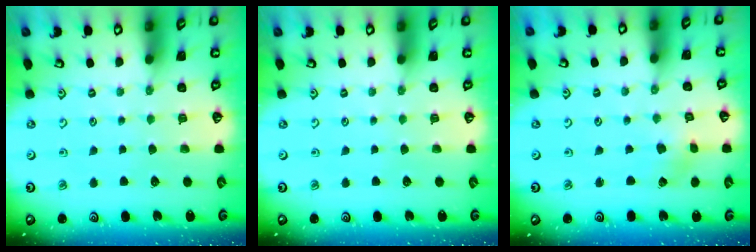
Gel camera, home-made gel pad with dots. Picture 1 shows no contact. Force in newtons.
{"total": 0.0}
{"total": 1.2, "press": 1.1, "slide": 0.2}